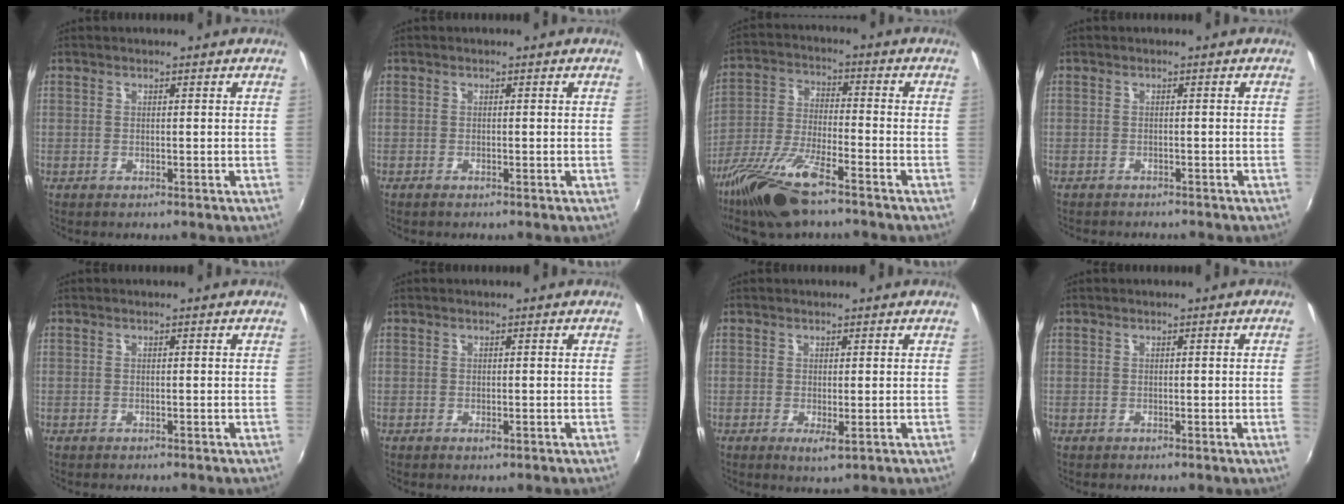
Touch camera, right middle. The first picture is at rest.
{"total": 0.7, "force": [-0.6, 0.1, 0.4], "torque": [-0.008, -0.003, -0.012]}
{"total": 14.9, "force": [-10.5, 3.5, 10.0], "torque": [-0.212, -0.033, -0.205]}
{"total": 2.9, "force": [-2.8, 0.6, 0.8], "torque": [-0.023, -0.014, -0.042]}
{"total": 0.0}
{"total": 0.7, "force": [-0.3, 0.4, 0.4], "torque": [-0.007, -0.002, -0.005]}
{"total": 2.0, "force": [-0.4, 0.4, 2.0], "torque": [-0.037, -0.010, -0.006]}
{"total": 1.0, "force": [0.0, -0.6, 0.8], "torque": [-0.006, -0.007, 0.001]}